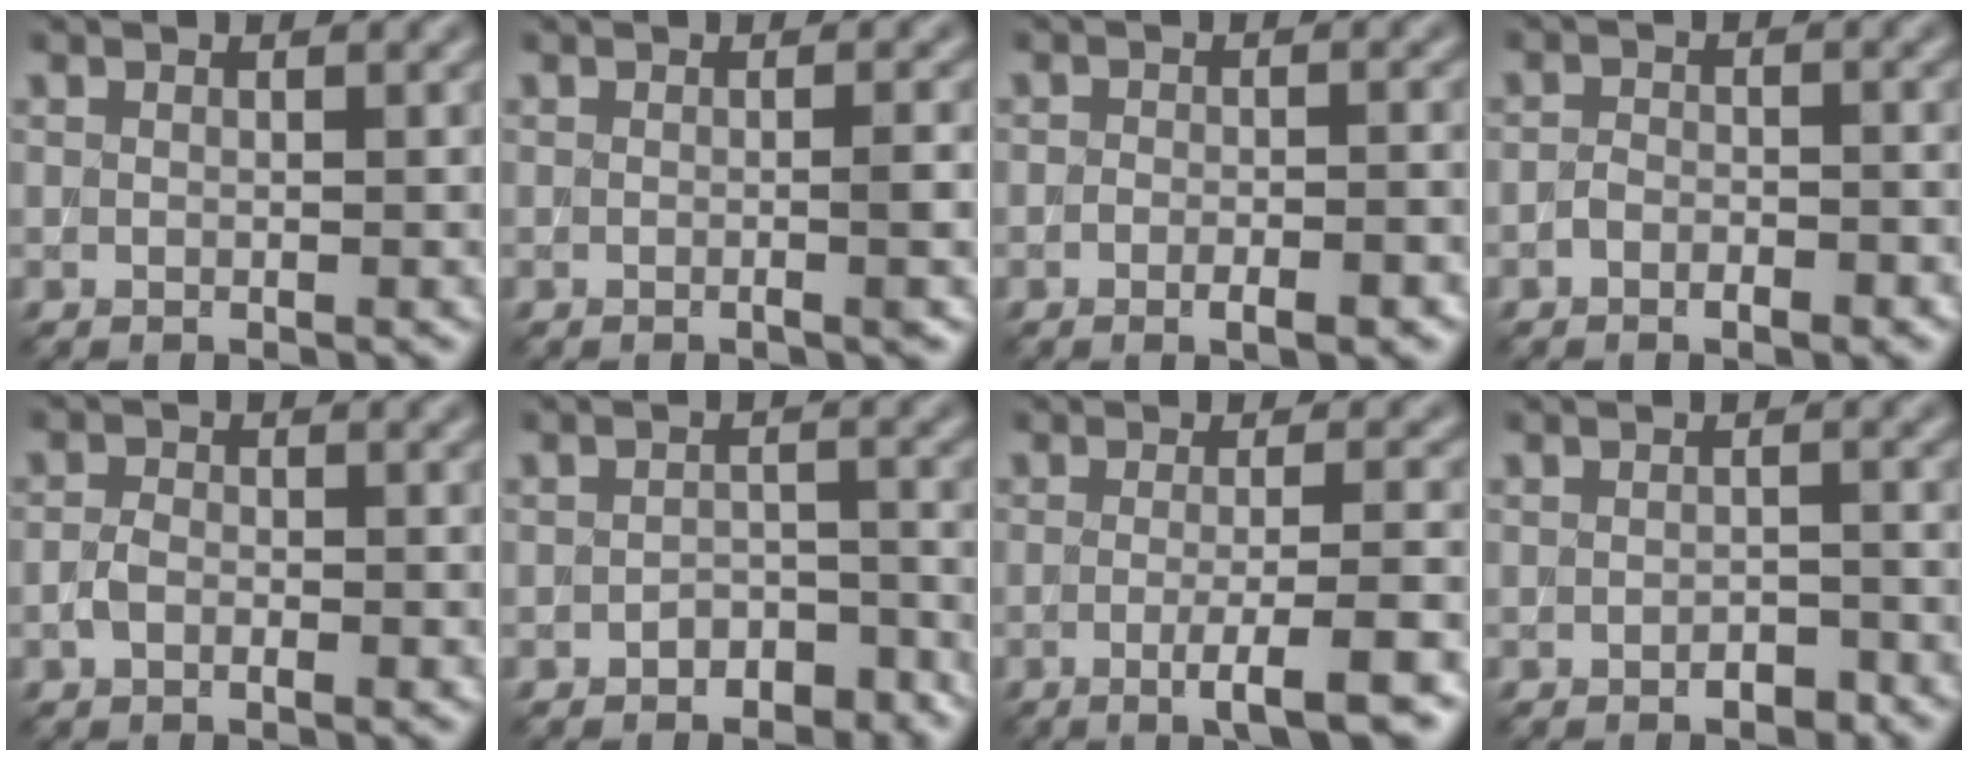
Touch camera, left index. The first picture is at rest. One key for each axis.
{"total": 2.5, "fx": -0.2, "fy": 0.8, "fz": 2.4, "tx": -0.018, "ty": 0.000, "tz": -0.008}
{"total": 3.2, "fx": -1.7, "fy": 1.0, "fz": 2.5, "tx": -0.037, "ty": 0.007, "tz": -0.024}
{"total": 2.4, "fx": -1.4, "fy": 1.2, "fz": 1.5, "tx": -0.023, "ty": 0.010, "tz": -0.025}
{"total": 1.9, "fx": -0.8, "fy": 1.0, "fz": 1.4, "tx": -0.026, "ty": 0.004, "tz": -0.019}
{"total": 2.5, "fx": -1.7, "fy": 1.3, "fz": 1.2, "tx": -0.023, "ty": 0.007, "tz": -0.025}
{"total": 5.0, "fx": -1.9, "fy": 0.8, "fz": 4.6, "tx": -0.069, "ty": -0.004, "tz": -0.037}
{"total": 1.4, "fx": -1.0, "fy": 0.5, "fz": 0.8, "tx": -0.014, "ty": 0.003, "tz": -0.015}